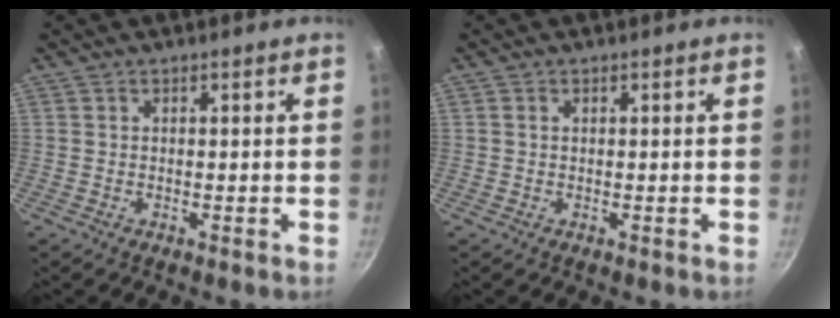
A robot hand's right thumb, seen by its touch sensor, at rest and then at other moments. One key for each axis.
{"total": 0.5, "fx": 0.2, "fy": 0.4, "fz": 0.4, "tx": -0.006, "ty": 0.002, "tz": 0.002}